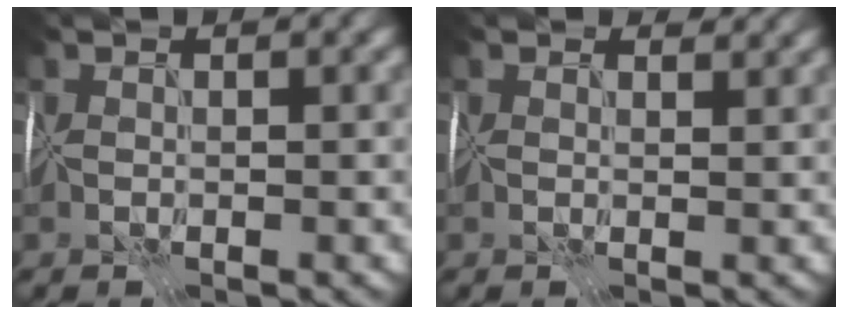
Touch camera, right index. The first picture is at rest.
{"total": 1.8, "force": [1.6, 0.6, 0.7], "torque": [-0.010, 0.000, 0.016]}